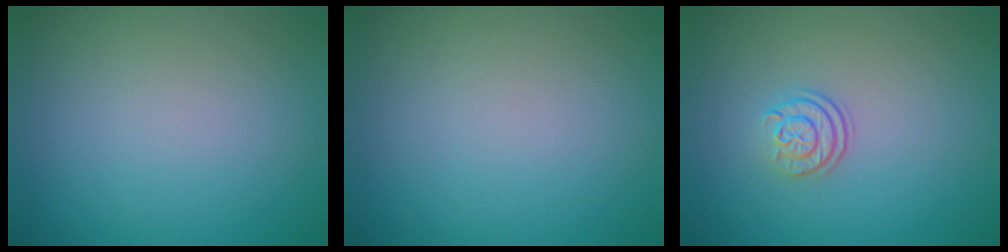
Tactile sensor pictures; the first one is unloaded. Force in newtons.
{"total": 0.0}
{"total": 2.4, "press": 1.8, "slide": 1.5}